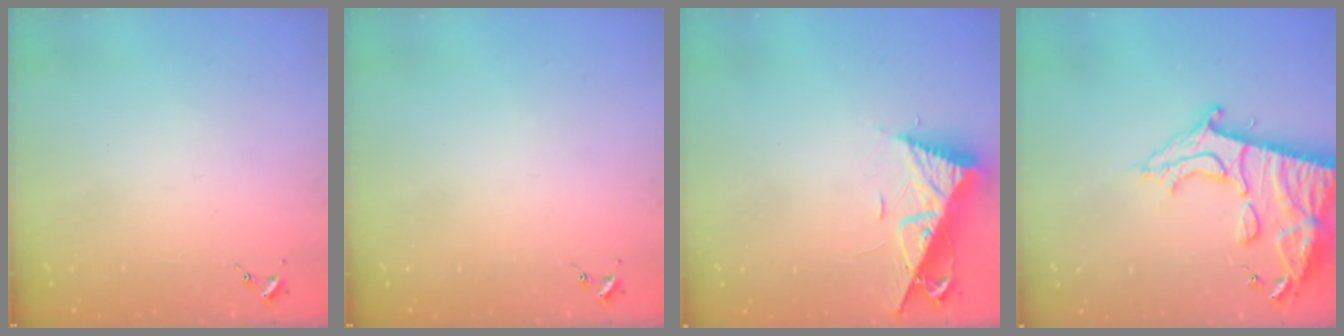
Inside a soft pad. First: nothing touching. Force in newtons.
{"total": 0.0}
{"total": 10.8, "press": 10.8, "slide": 0.8}
{"total": 20.1, "press": 20.0, "slide": 1.7}